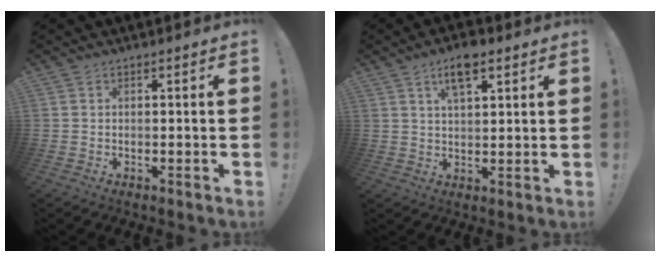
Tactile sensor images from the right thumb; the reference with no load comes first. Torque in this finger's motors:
{"motor_torque": [0.24, 0.68, 0.17, 0.66, 0.04]}